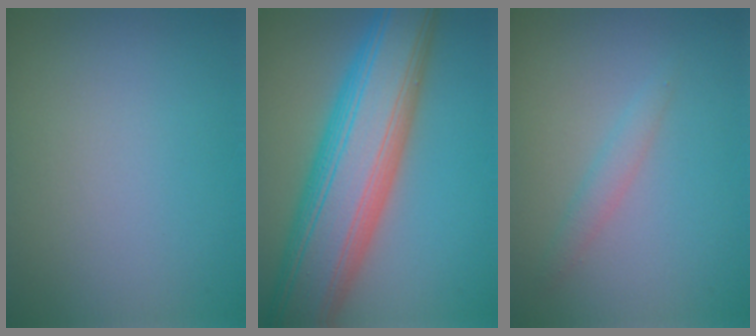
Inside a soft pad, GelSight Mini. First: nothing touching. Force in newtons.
{"total": 12.0, "press": 12.0, "slide": 0.6}
{"total": 1.4, "press": 1.4, "slide": 0.1}